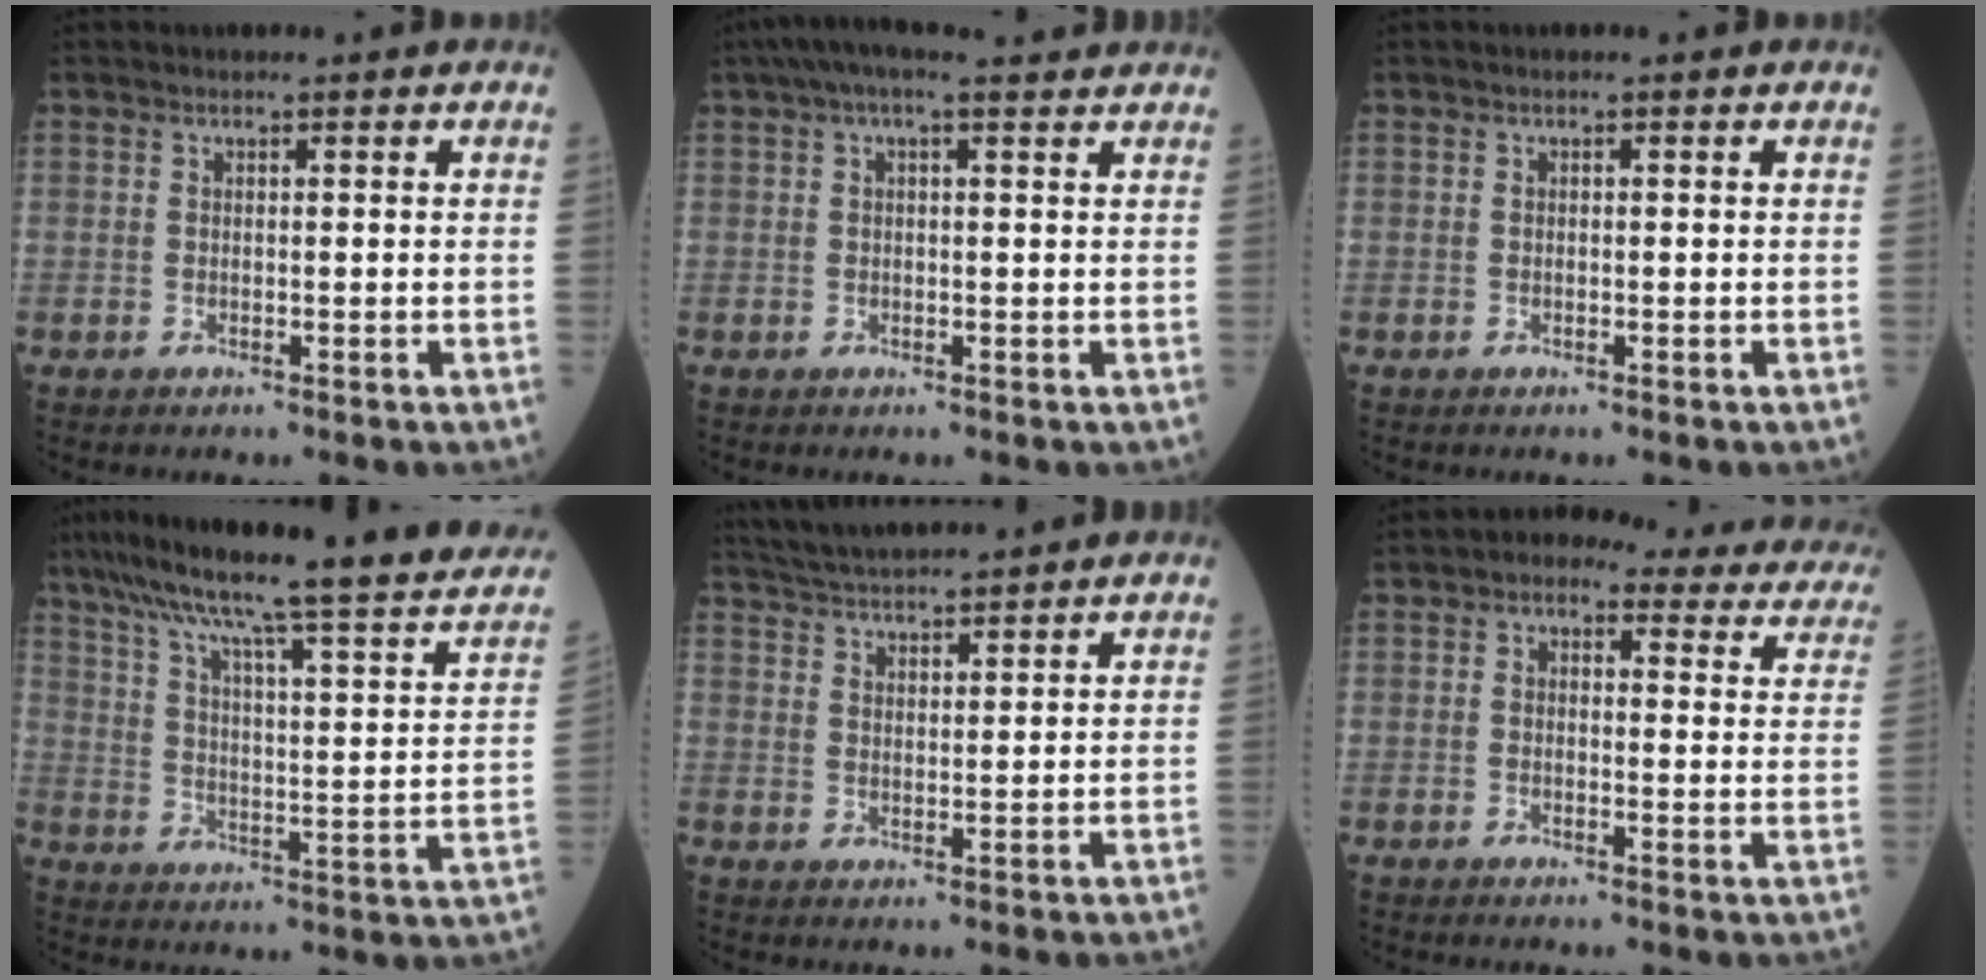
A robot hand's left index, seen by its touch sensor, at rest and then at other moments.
{"total": 7.4, "force": [5.7, 1.4, 4.6], "torque": [-0.082, 0.050, 0.081]}
{"total": 0.0}
{"total": 28.8, "force": [23.1, 2.1, 17.0], "torque": [-0.264, -0.012, 0.307]}
{"total": 9.4, "force": [8.8, 0.1, 3.1], "torque": [-0.065, 0.031, 0.146]}
{"total": 16.0, "force": [13.8, 6.3, 5.1], "torque": [-0.033, 0.015, 0.132]}